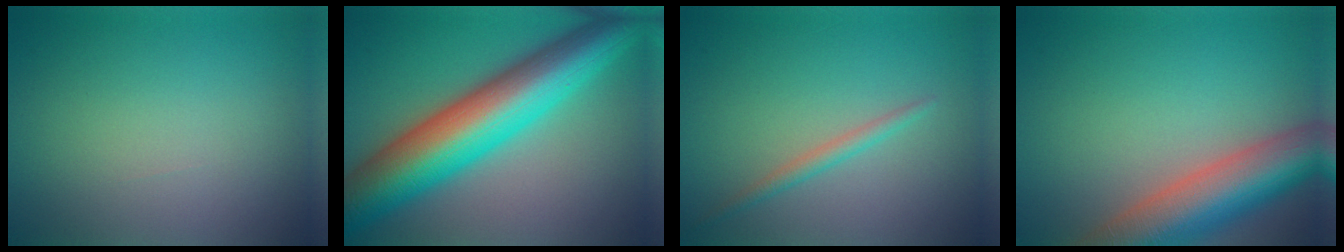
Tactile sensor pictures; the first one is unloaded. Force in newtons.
{"total": 13.1, "press": 13.1, "slide": 0.2}
{"total": 1.4, "press": 1.4, "slide": 0.1}
{"total": 9.7, "press": 9.7, "slide": 0.7}